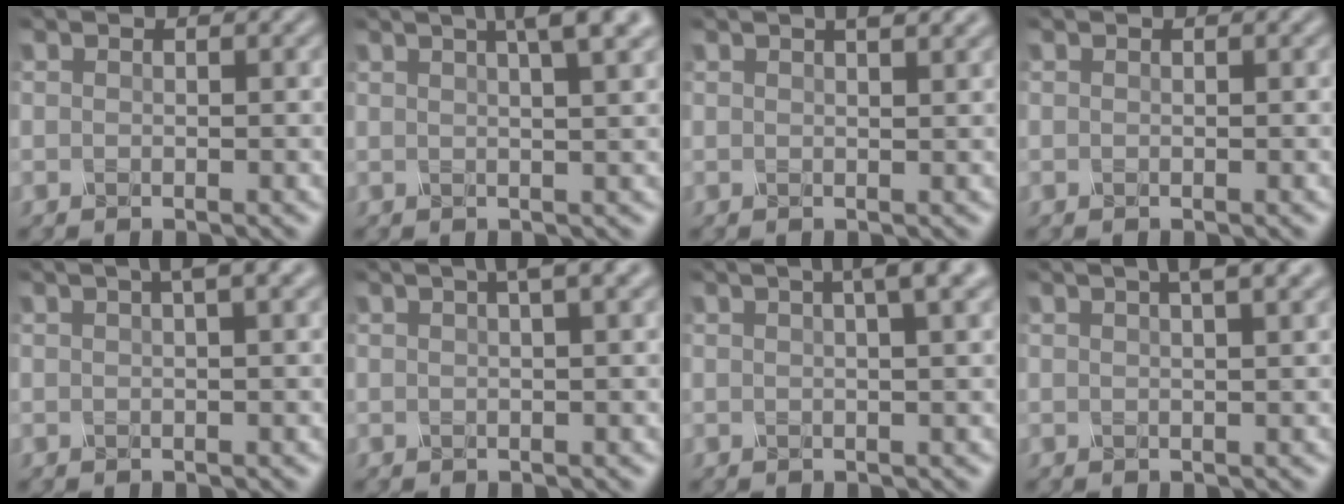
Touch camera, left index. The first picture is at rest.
{"total": 6.2, "force": [3.5, 1.9, 4.8], "torque": [-0.039, 0.031, 0.018]}
{"total": 3.2, "force": [1.9, 1.2, 2.3], "torque": [-0.013, 0.010, 0.010]}
{"total": 0.0}
{"total": 3.2, "force": [1.7, 0.5, 2.6], "torque": [-0.033, 0.011, 0.022]}
{"total": 3.4, "force": [1.9, 0.6, 2.8], "torque": [-0.033, 0.011, 0.022]}
{"total": 4.8, "force": [2.5, 1.2, 3.9], "torque": [-0.035, 0.019, 0.016]}
{"total": 4.7, "force": [2.8, 1.4, 3.5], "torque": [-0.030, 0.019, 0.016]}